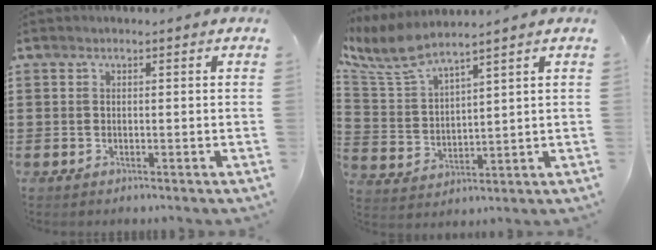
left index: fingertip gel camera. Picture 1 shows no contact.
{"total": 6.6, "force": [5.9, 0.6, 3.0], "torque": [-0.083, -0.030, 0.104]}